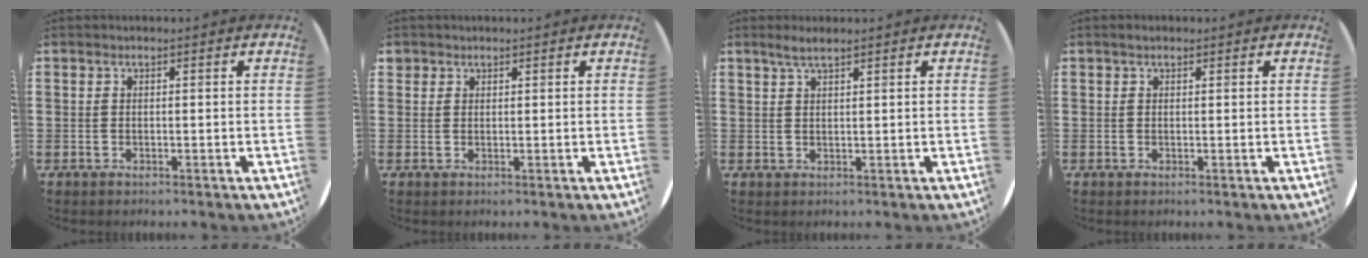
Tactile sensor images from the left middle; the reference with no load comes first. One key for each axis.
{"total": 1.1, "fx": 0.9, "fy": 0.5, "fz": 0.0, "tx": -0.001, "ty": 0.002, "tz": 0.019}
{"total": 2.2, "fx": 1.7, "fy": 0.1, "fz": 1.4, "tx": -0.029, "ty": 0.003, "tz": 0.031}
{"total": 0.7, "fx": 0.4, "fy": 0.3, "fz": 0.4, "tx": -0.009, "ty": 0.004, "tz": 0.008}